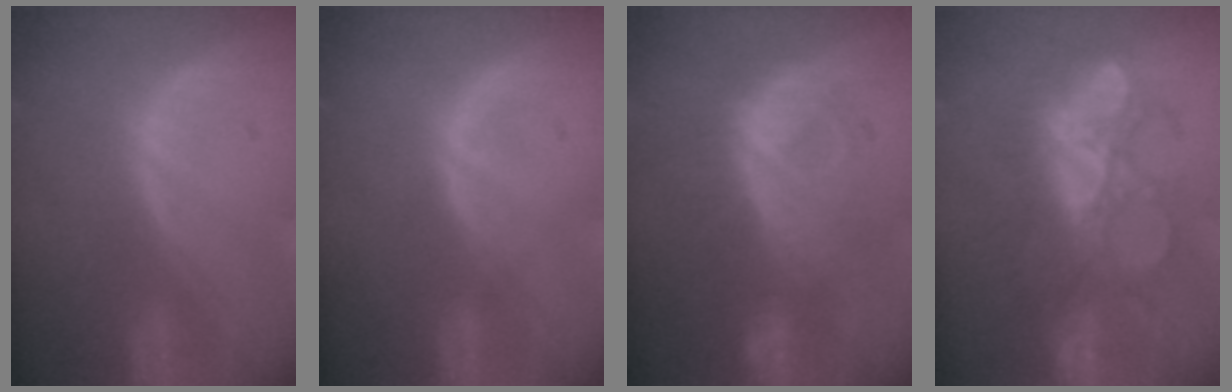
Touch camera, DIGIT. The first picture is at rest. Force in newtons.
{"total": 0.9, "press": 0.9, "slide": 0.2}
{"total": 8.2, "press": 8.2, "slide": 0.7}
{"total": 9.0, "press": 8.9, "slide": 1.1}